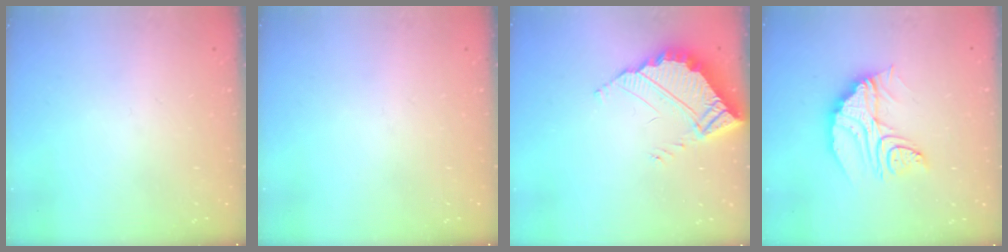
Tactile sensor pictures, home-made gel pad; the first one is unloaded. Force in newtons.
{"total": 0.0}
{"total": 5.8, "press": 5.8, "slide": 0.4}
{"total": 13.1, "press": 13.1, "slide": 1.1}